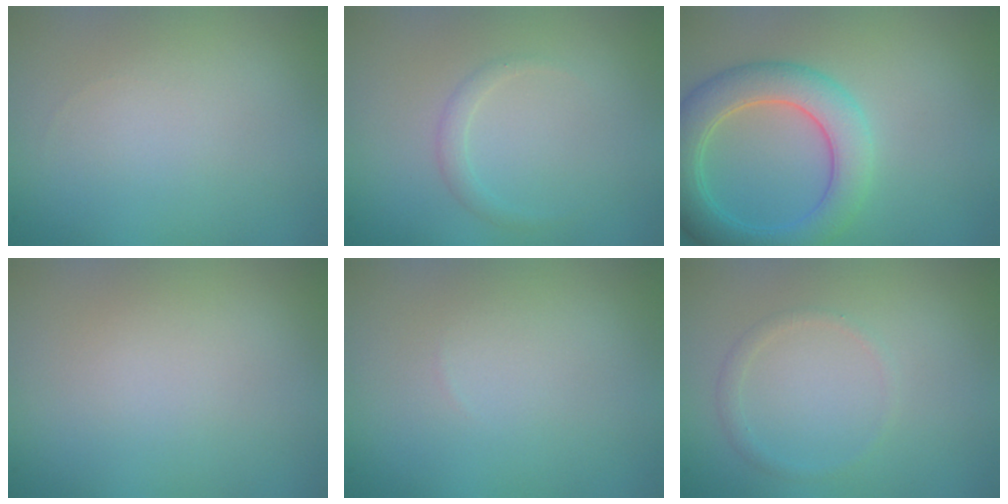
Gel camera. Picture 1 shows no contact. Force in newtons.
{"total": 1.0, "press": 1.0, "slide": 0.1}
{"total": 5.6, "press": 5.6, "slide": 0.2}
{"total": 0.0}
{"total": 0.0}
{"total": 0.9, "press": 0.9, "slide": 0.1}